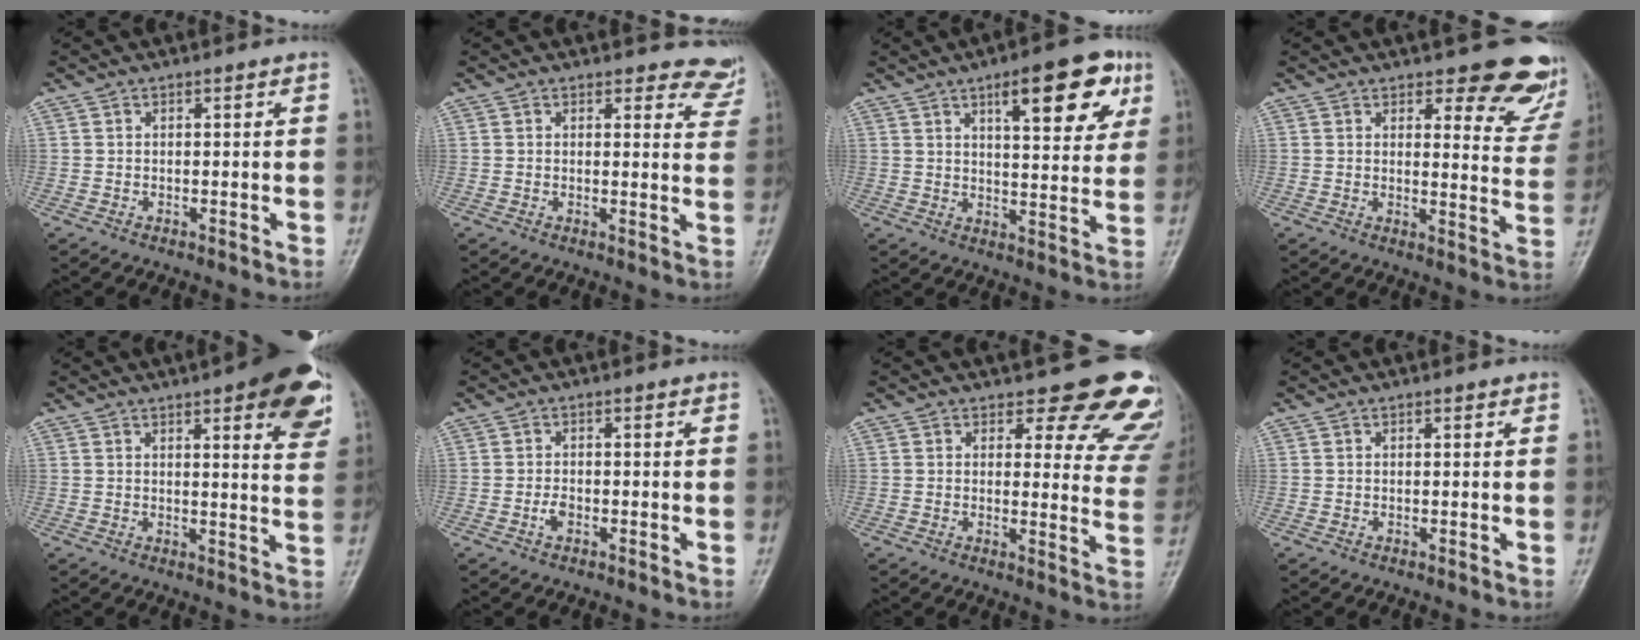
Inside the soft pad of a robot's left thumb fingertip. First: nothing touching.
{"total": 6.6, "force": [6.1, 2.4, 0.1], "torque": [0.043, -0.040, 0.038]}
{"total": 14.3, "force": [7.1, 5.0, 11.4], "torque": [-0.117, -0.021, 0.092]}
{"total": 12.7, "force": [10.3, 4.8, 5.7], "torque": [-0.010, -0.072, 0.100]}
{"total": 14.4, "force": [7.3, 4.2, 11.7], "torque": [-0.112, -0.029, 0.083]}
{"total": 1.9, "force": [-0.8, 1.2, 1.3], "torque": [-0.020, 0.003, -0.019]}
{"total": 14.9, "force": [12.8, 5.6, 5.2], "torque": [0.004, -0.101, 0.117]}
{"total": 0.6, "force": [0.3, 0.4, 0.4], "torque": [-0.001, 0.000, 0.000]}